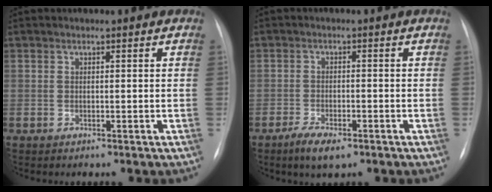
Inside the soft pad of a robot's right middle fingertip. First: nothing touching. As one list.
[{"total": 4.4, "force": [-2.8, 1.5, 3.0], "torque": [-0.061, -0.005, -0.047]}]